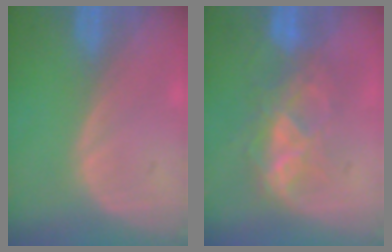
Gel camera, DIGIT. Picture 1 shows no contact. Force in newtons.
{"total": 6.8, "press": 6.7, "slide": 1.5}